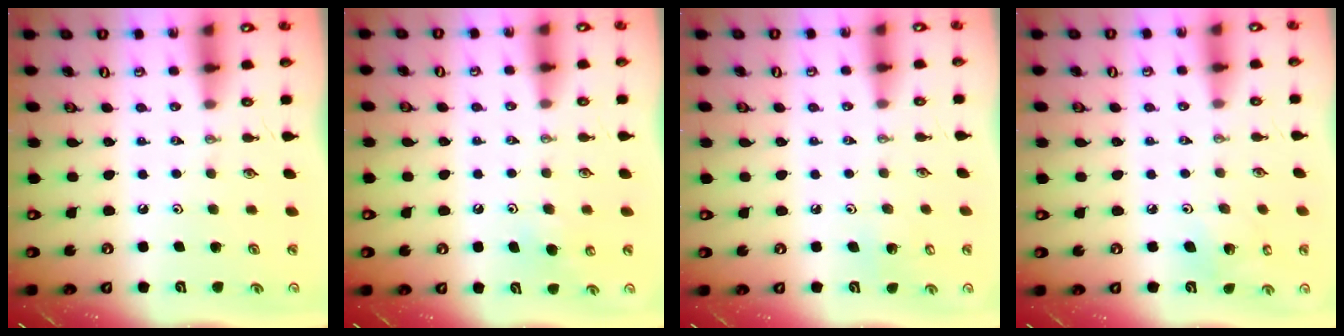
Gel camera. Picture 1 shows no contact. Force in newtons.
{"total": 5.7, "press": 5.7, "slide": 0.9}
{"total": 5.5, "press": 5.5, "slide": 0.4}
{"total": 4.7, "press": 4.5, "slide": 1.3}